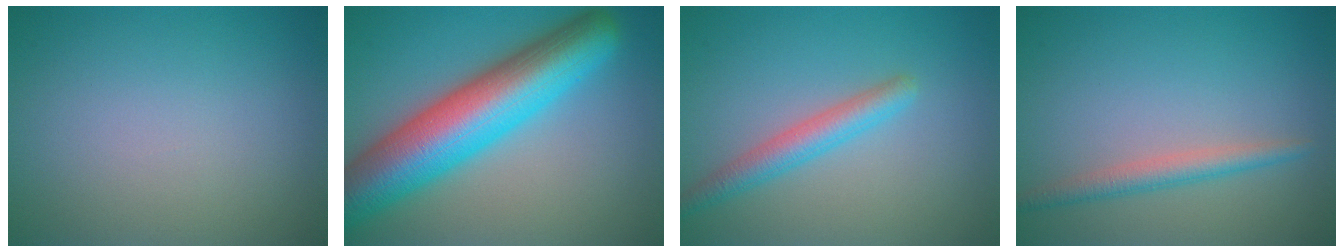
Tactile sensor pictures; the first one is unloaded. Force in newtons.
{"total": 11.8, "press": 11.8, "slide": 0.3}
{"total": 3.0, "press": 3.0, "slide": 0.0}
{"total": 2.3, "press": 2.3, "slide": 0.1}